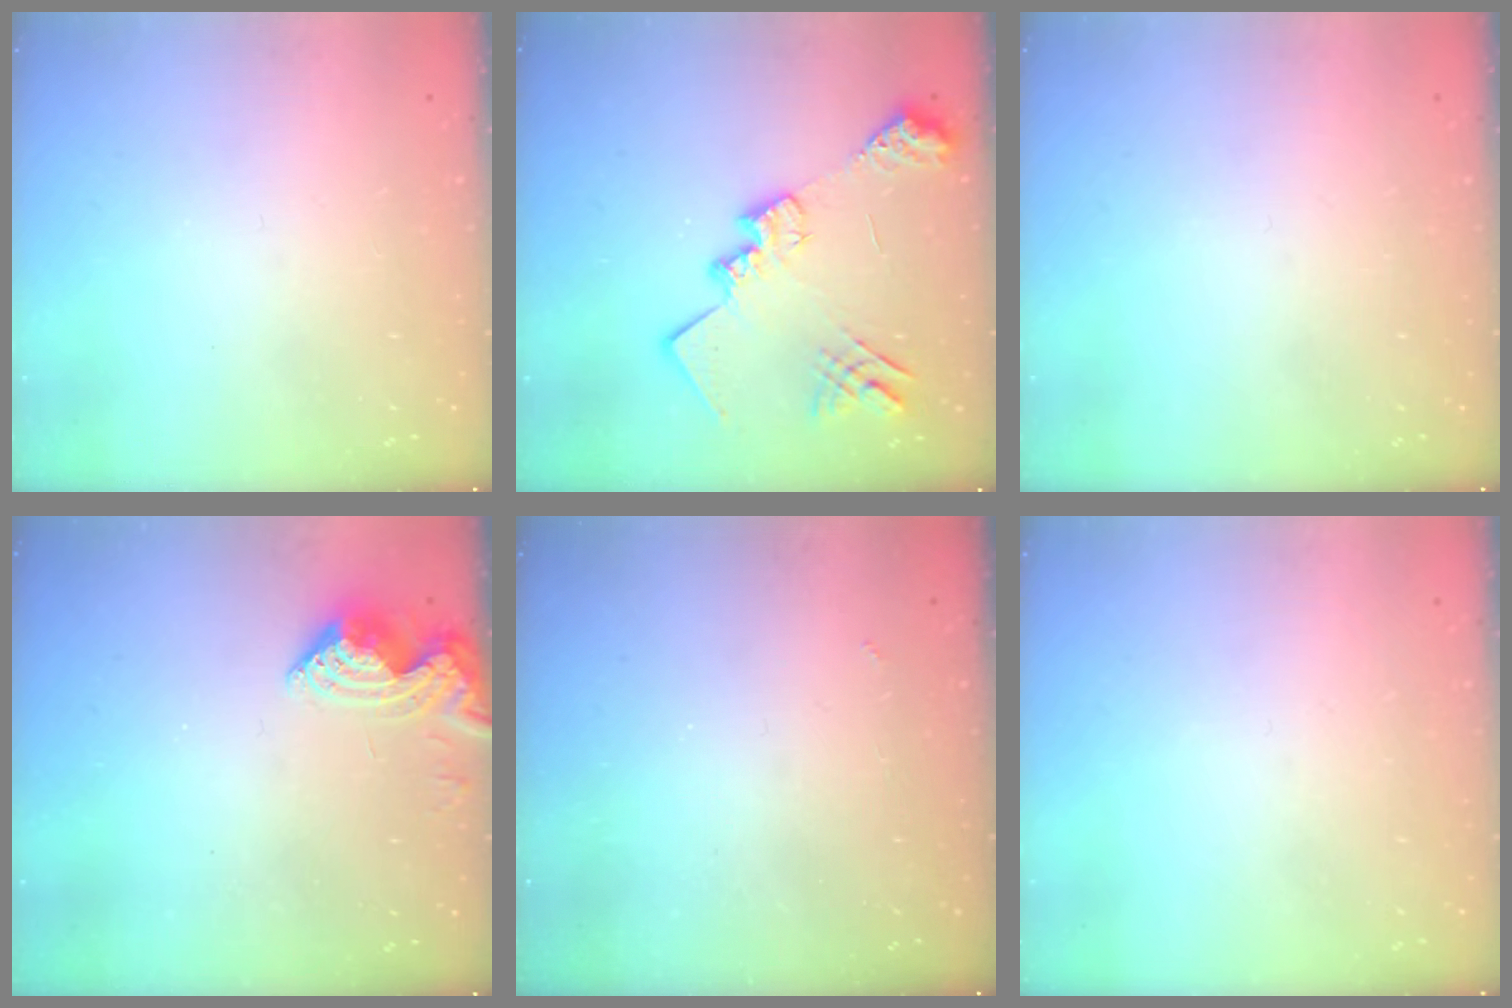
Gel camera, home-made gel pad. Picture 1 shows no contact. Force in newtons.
{"total": 18.4, "press": 18.4, "slide": 1.6}
{"total": 0.0}
{"total": 9.2, "press": 9.2, "slide": 0.4}
{"total": 1.9, "press": 1.8, "slide": 0.4}
{"total": 0.0}